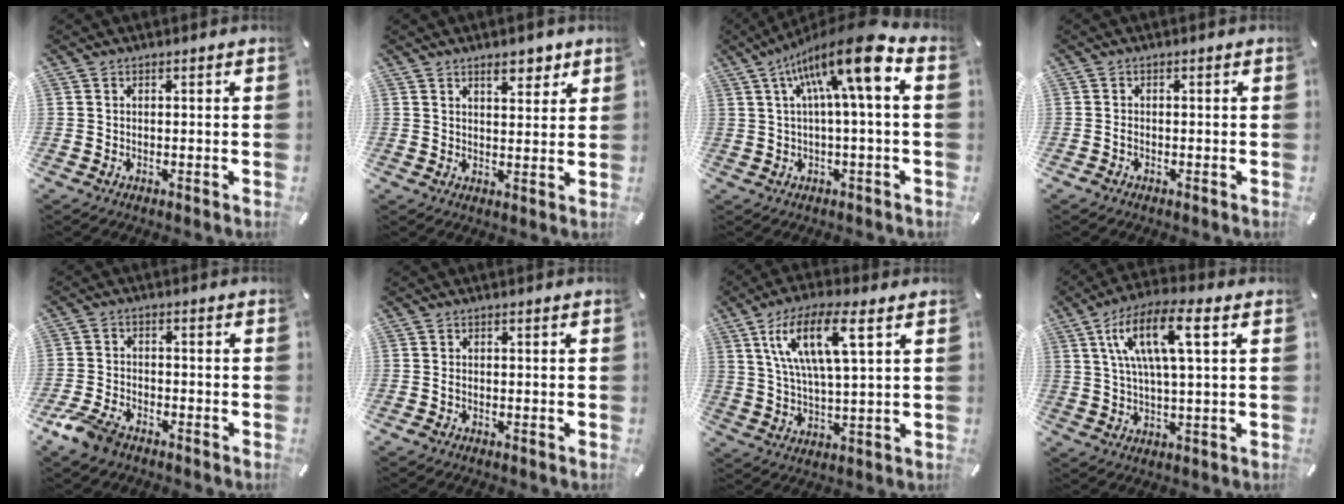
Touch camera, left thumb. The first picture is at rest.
{"total": 5.4, "force": [3.6, 2.6, 3.0], "torque": [-0.026, -0.017, 0.056]}
{"total": 16.1, "force": [5.4, 3.1, 14.9], "torque": [-0.243, -0.024, 0.079]}
{"total": 0.9, "force": [-0.7, 0.5, 0.4], "torque": [-0.010, 0.001, -0.013]}
{"total": 6.3, "force": [-4.5, 3.2, 2.9], "torque": [-0.073, 0.019, -0.088]}
{"total": 0.8, "force": [-0.6, 0.4, 0.4], "torque": [-0.009, -0.001, -0.011]}
{"total": 13.7, "force": [6.2, 3.9, 11.6], "torque": [-0.239, 0.001, 0.102]}
{"total": 12.9, "force": [4.5, 3.8, 11.5], "torque": [-0.234, 0.007, 0.075]}